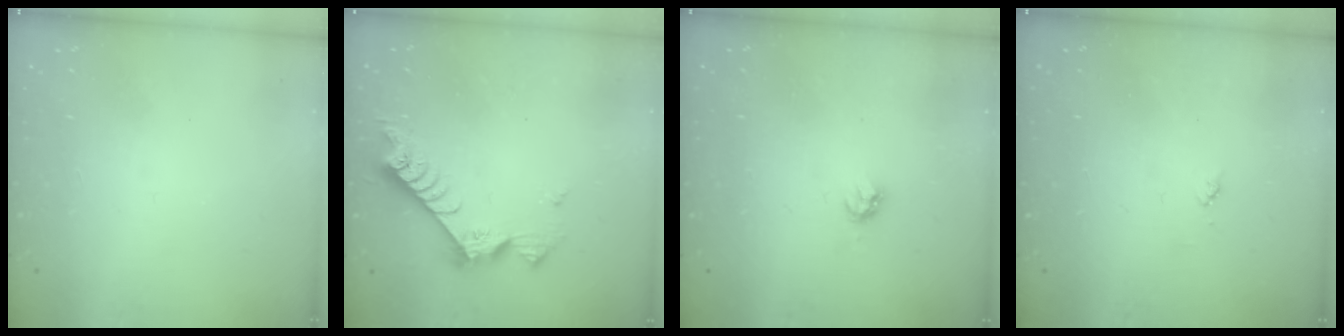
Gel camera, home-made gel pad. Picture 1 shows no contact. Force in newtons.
{"total": 7.6, "press": 7.6, "slide": 0.4}
{"total": 2.8, "press": 2.8, "slide": 0.2}
{"total": 3.6, "press": 3.6, "slide": 0.5}